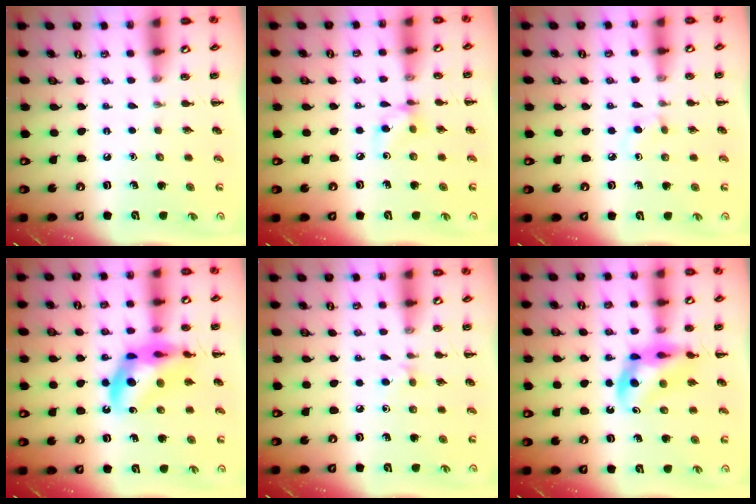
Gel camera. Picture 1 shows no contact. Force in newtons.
{"total": 5.6, "press": 5.6, "slide": 0.3}
{"total": 1.5, "press": 1.3, "slide": 0.8}
{"total": 14.0, "press": 13.5, "slide": 3.6}
{"total": 3.8, "press": 3.4, "slide": 1.5}
{"total": 11.0, "press": 10.5, "slide": 3.3}